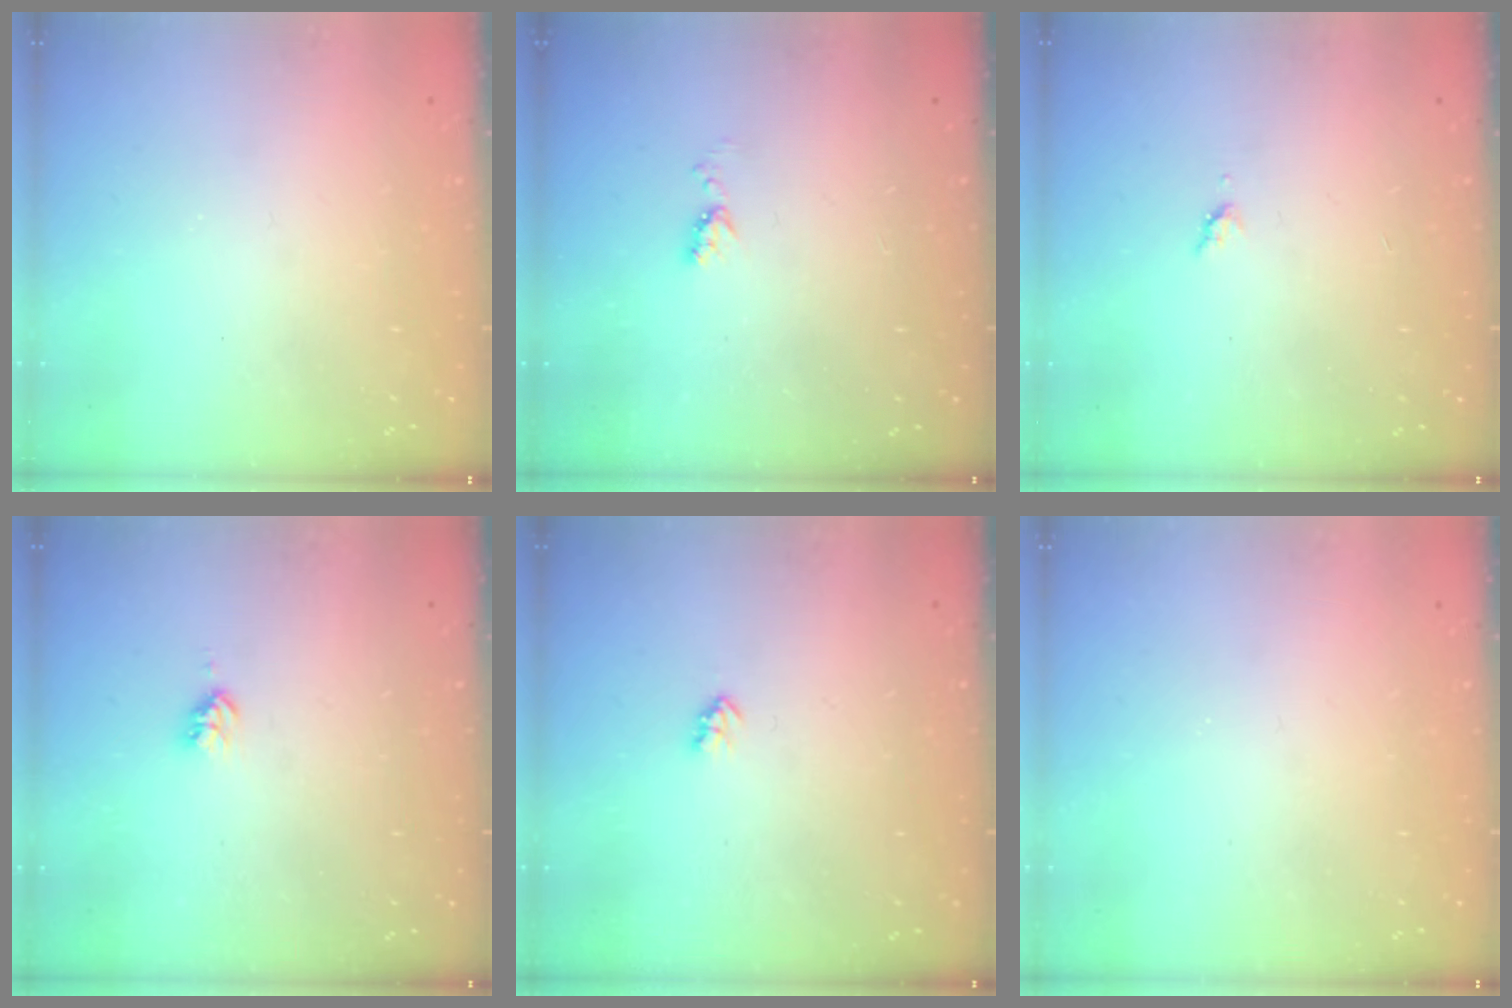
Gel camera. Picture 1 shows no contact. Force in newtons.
{"total": 4.7, "press": 4.6, "slide": 0.7}
{"total": 3.0, "press": 2.9, "slide": 0.5}
{"total": 2.8, "press": 2.8, "slide": 0.3}
{"total": 2.4, "press": 2.4, "slide": 0.4}
{"total": 0.0}